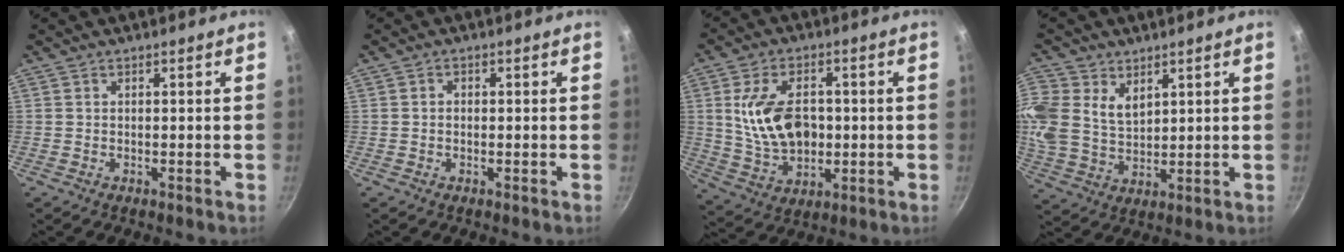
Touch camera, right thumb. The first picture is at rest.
{"total": 1.0, "force": [-0.1, 0.9, 0.5], "torque": [-0.011, 0.005, -0.002]}
{"total": 14.0, "force": [0.8, 9.1, 10.7], "torque": [-0.165, -0.003, 0.023]}
{"total": 13.8, "force": [5.6, 10.2, 7.5], "torque": [-0.184, 0.003, 0.119]}